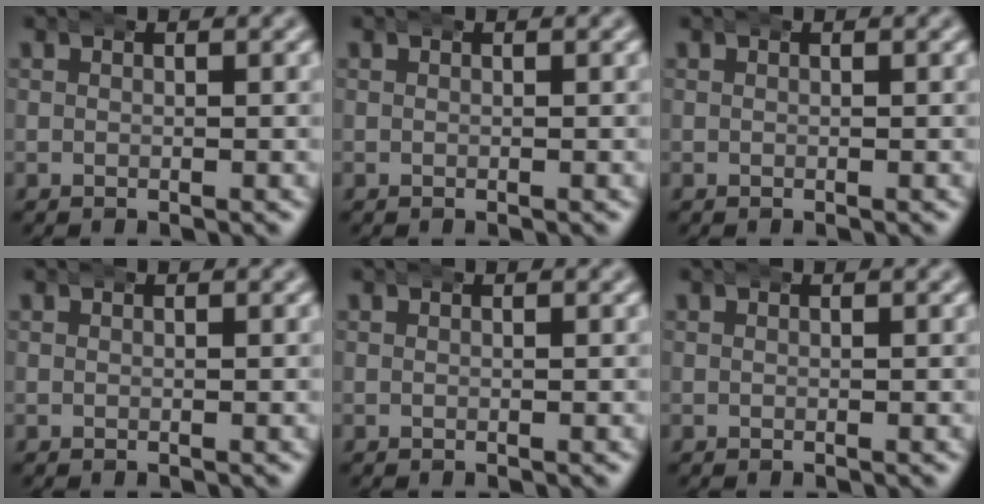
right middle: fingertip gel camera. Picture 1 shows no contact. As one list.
[{"total": 0.0}, {"total": 0.0}, {"total": 0.0}, {"total": 0.0}, {"total": 0.0}]